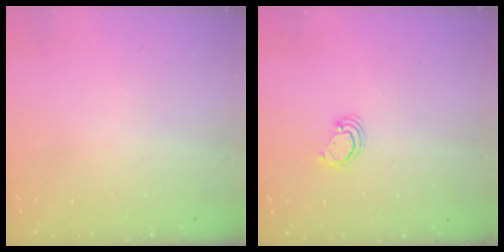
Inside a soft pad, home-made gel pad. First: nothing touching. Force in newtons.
{"total": 3.0, "press": 2.9, "slide": 0.3}